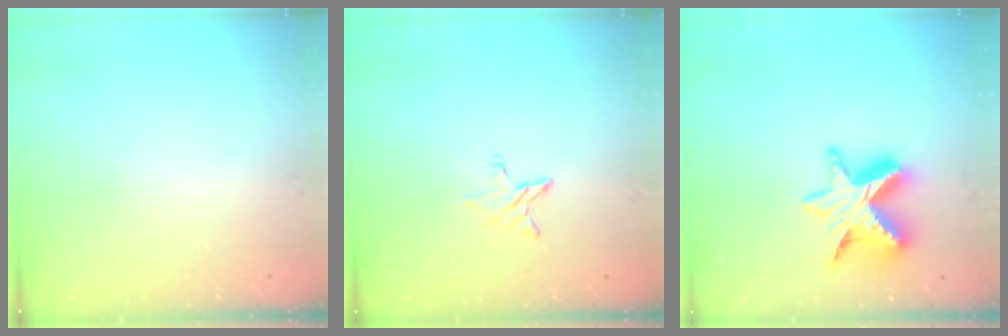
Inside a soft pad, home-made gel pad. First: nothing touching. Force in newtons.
{"total": 4.5, "press": 4.5, "slide": 0.5}
{"total": 12.1, "press": 12.1, "slide": 0.9}